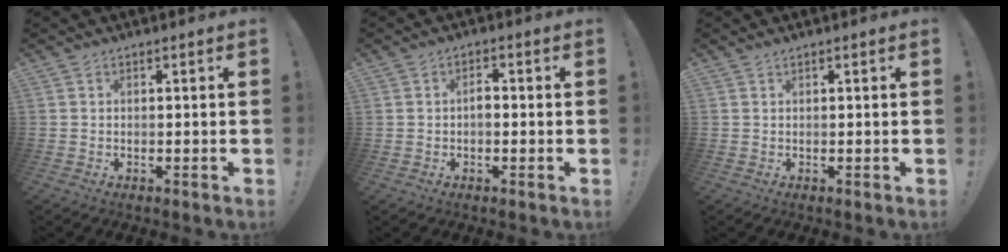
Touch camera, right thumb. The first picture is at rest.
{"total": 3.3, "force": [-0.2, 2.9, 1.7], "torque": [-0.022, 0.000, -0.008]}
{"total": 0.5, "force": [0.5, -0.1, 0.2], "torque": [0.003, -0.003, 0.009]}